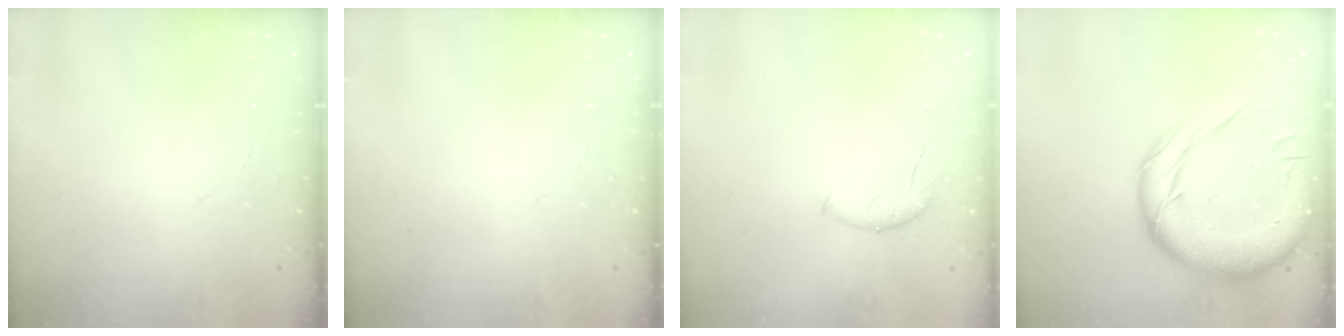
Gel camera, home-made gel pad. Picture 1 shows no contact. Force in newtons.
{"total": 0.0}
{"total": 6.5, "press": 6.4, "slide": 0.8}
{"total": 18.5, "press": 18.2, "slide": 3.6}